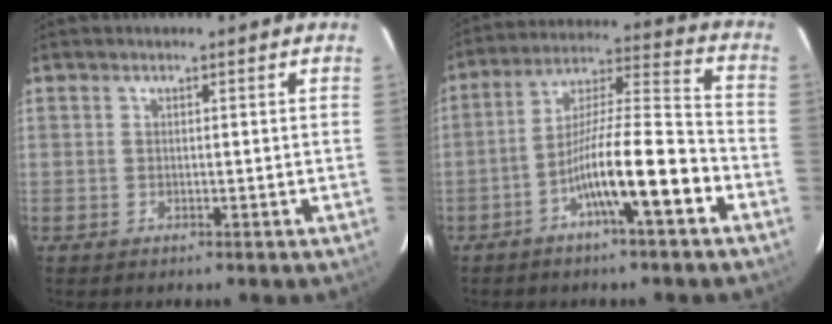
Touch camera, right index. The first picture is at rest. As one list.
[{"total": 12.8, "force": [-5.8, 0.8, 11.4], "torque": [-0.201, 0.013, -0.098]}]